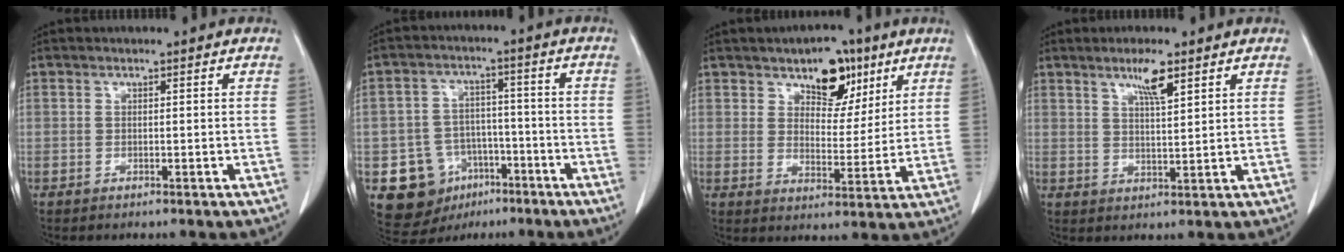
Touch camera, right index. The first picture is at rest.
{"total": 10.5, "force": [-4.8, 8.8, 3.1], "torque": [-0.056, 0.025, -0.063]}
{"total": 8.6, "force": [5.3, 4.7, 4.9], "torque": [-0.065, 0.006, 0.082]}
{"total": 4.7, "force": [3.0, 0.5, 3.6], "torque": [-0.065, -0.002, 0.053]}